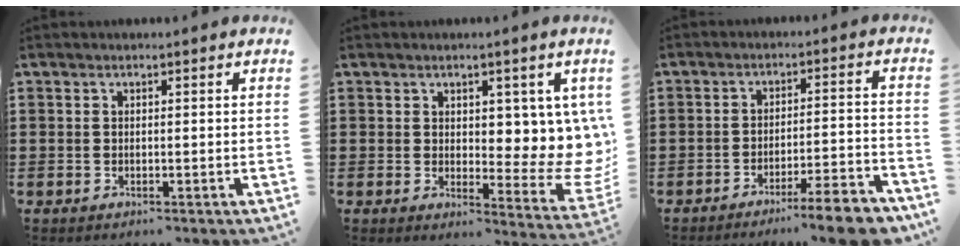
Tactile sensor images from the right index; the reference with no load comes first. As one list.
[{"total": 5.8, "force": [2.9, 3.6, 3.6], "torque": [-0.051, -0.020, 0.049]}, {"total": 8.1, "force": [-6.7, 0.3, 4.5], "torque": [-0.062, 0.004, -0.122]}]